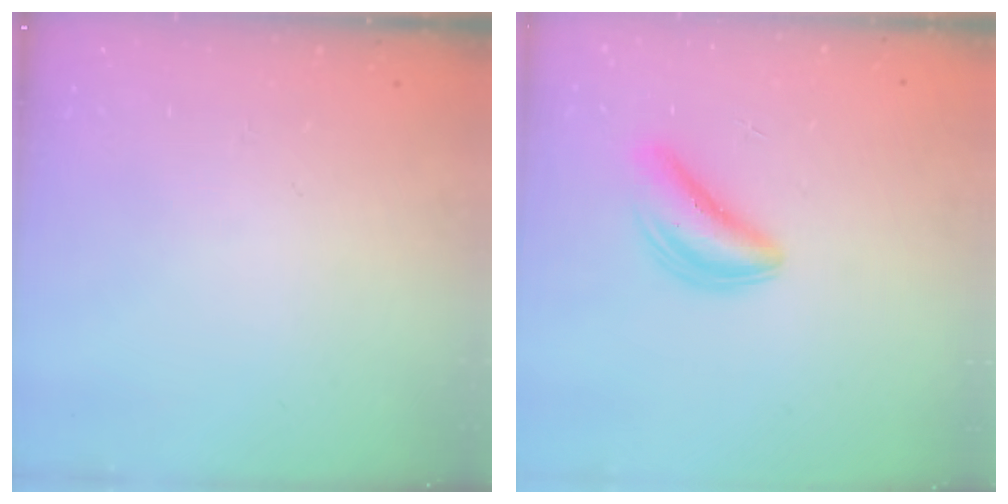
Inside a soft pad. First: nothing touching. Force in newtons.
{"total": 5.5, "press": 5.5, "slide": 0.2}